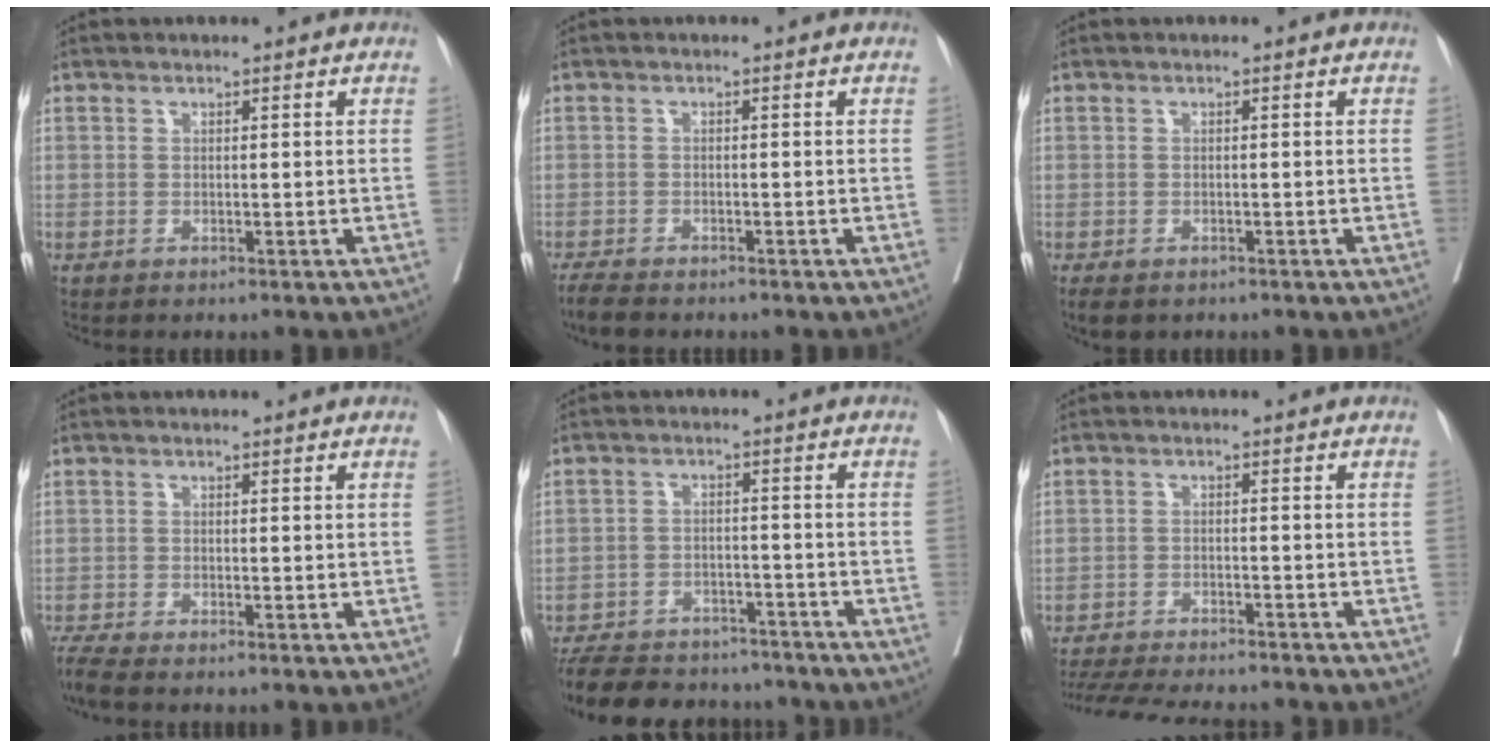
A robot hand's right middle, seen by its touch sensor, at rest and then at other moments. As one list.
[{"total": 4.5, "force": [-3.8, 1.0, 2.0], "torque": [-0.037, -0.011, -0.063]}, {"total": 5.1, "force": [-3.7, 2.5, 2.5], "torque": [-0.046, -0.011, -0.052]}, {"total": 2.9, "force": [-2.6, -0.4, 1.2], "torque": [-0.028, -0.011, -0.055]}, {"total": 16.1, "force": [-14.2, 5.8, 5.0], "torque": [-0.108, 0.003, -0.198]}, {"total": 15.3, "force": [-13.9, 2.2, 6.1], "torque": [-0.129, -0.023, -0.200]}]